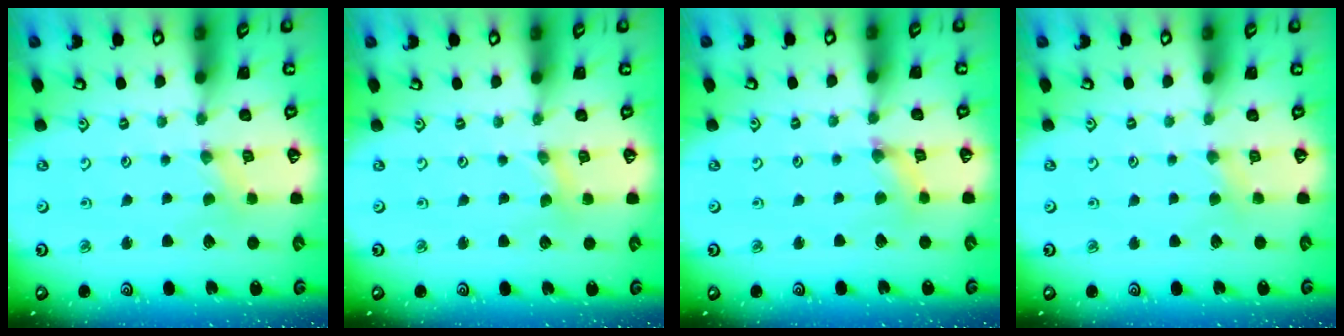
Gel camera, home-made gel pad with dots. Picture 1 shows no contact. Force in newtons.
{"total": 0.0}
{"total": 2.4, "press": 2.4, "slide": 0.2}
{"total": 2.7, "press": 2.7, "slide": 0.5}